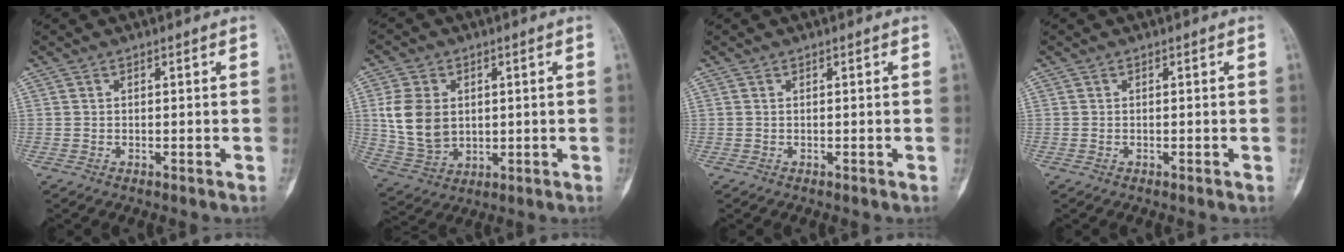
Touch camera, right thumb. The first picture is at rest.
{"total": 10.5, "force": [1.4, 7.8, 6.9], "torque": [-0.118, -0.009, 0.039]}
{"total": 0.0}
{"total": 0.0}